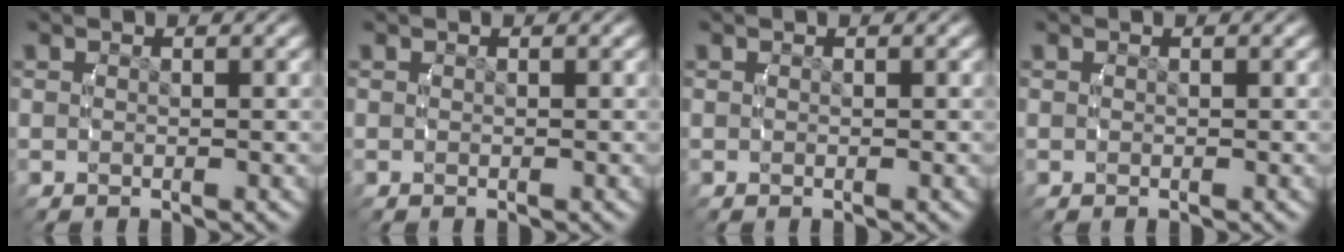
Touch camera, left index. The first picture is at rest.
{"total": 0.0}
{"total": 0.0}
{"total": 0.0}